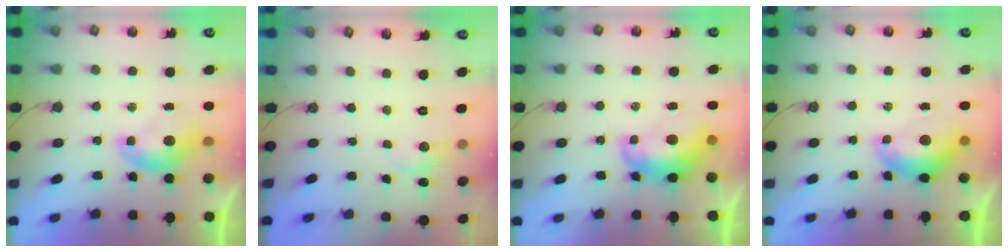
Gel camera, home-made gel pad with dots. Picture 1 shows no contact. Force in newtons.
{"total": 0.8, "press": 0.5, "slide": 0.7}
{"total": 3.2, "press": 3.1, "slide": 0.9}
{"total": 2.2, "press": 2.0, "slide": 0.9}